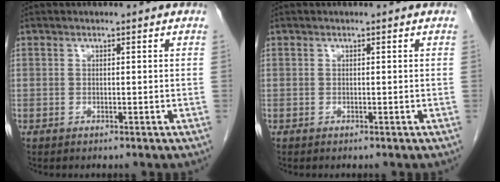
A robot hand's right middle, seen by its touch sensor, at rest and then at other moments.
{"total": 0.0}